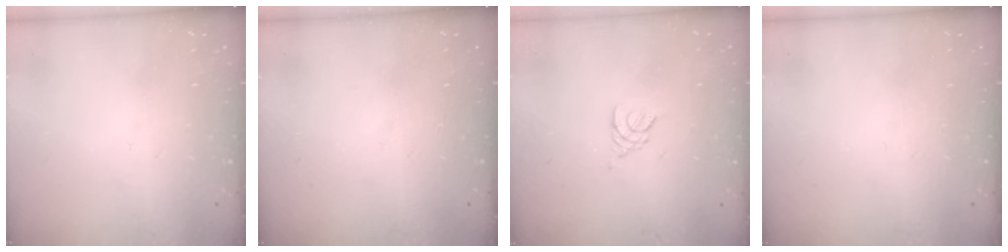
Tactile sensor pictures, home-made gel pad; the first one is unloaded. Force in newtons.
{"total": 0.0}
{"total": 2.4, "press": 2.3, "slide": 0.5}
{"total": 0.0}